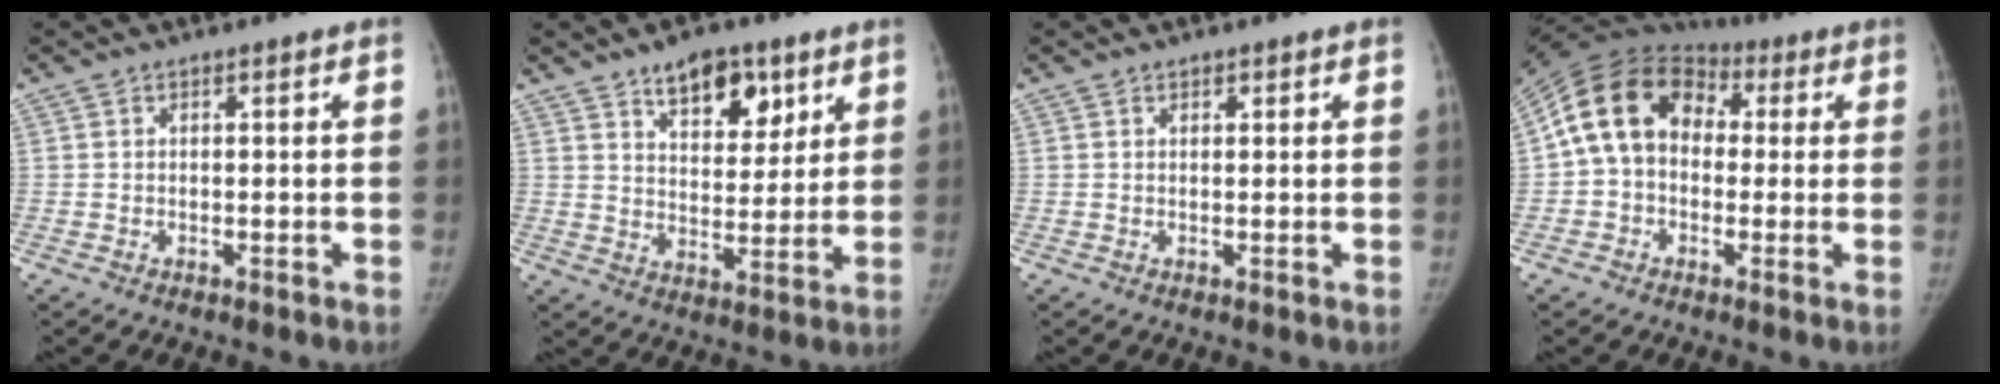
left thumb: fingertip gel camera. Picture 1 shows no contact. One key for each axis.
{"total": 11.6, "fx": 7.0, "fy": 6.2, "fz": 6.9, "tx": -0.064, "ty": -0.039, "tz": 0.112}
{"total": 0.6, "fx": 0.4, "fy": 0.4, "fz": 0.2, "tx": 0.001, "ty": -0.003, "tz": 0.006}
{"total": 15.6, "fx": 1.6, "fy": 11.9, "fz": 10.0, "tx": -0.163, "ty": 0.045, "tz": 0.015}